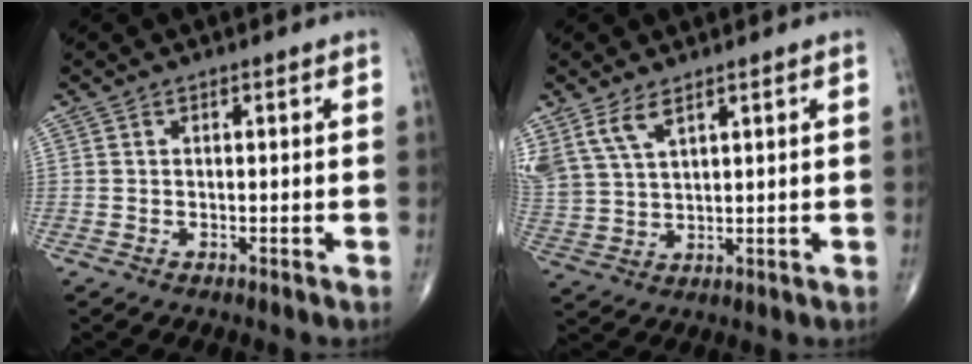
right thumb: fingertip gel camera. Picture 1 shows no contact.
{"total": 7.6, "force": [4.8, 3.4, 4.9], "torque": [-0.108, -0.010, 0.108]}